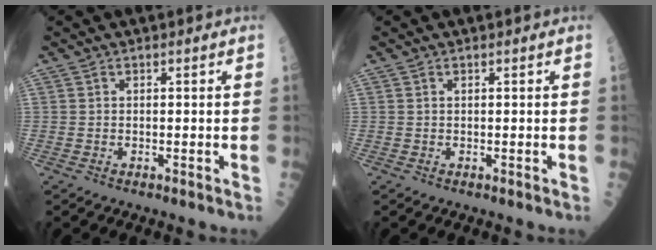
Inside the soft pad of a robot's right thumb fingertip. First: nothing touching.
{"total": 0.0}